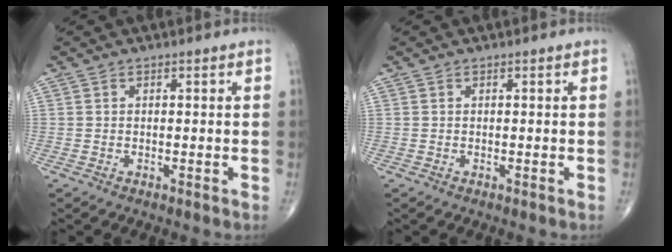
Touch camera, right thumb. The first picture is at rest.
{"total": 0.0}